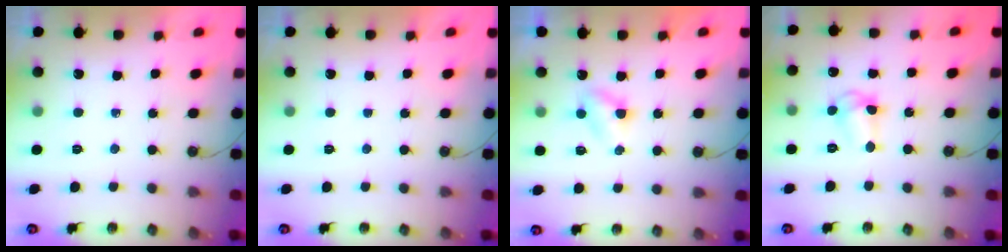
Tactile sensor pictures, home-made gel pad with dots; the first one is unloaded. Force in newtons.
{"total": 0.0}
{"total": 4.0, "press": 4.0, "slide": 0.5}
{"total": 6.3, "press": 6.2, "slide": 0.6}